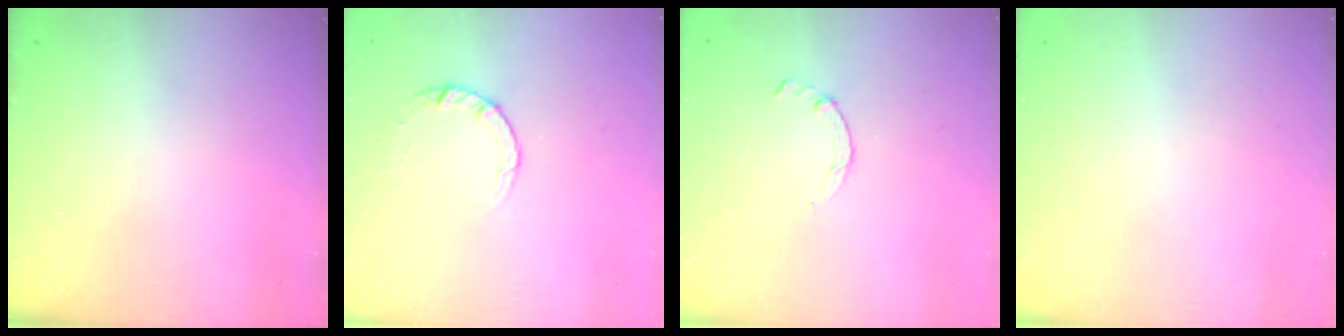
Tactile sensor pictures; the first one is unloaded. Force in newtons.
{"total": 2.5, "press": 2.5, "slide": 0.2}
{"total": 1.5, "press": 1.4, "slide": 0.3}
{"total": 0.0}